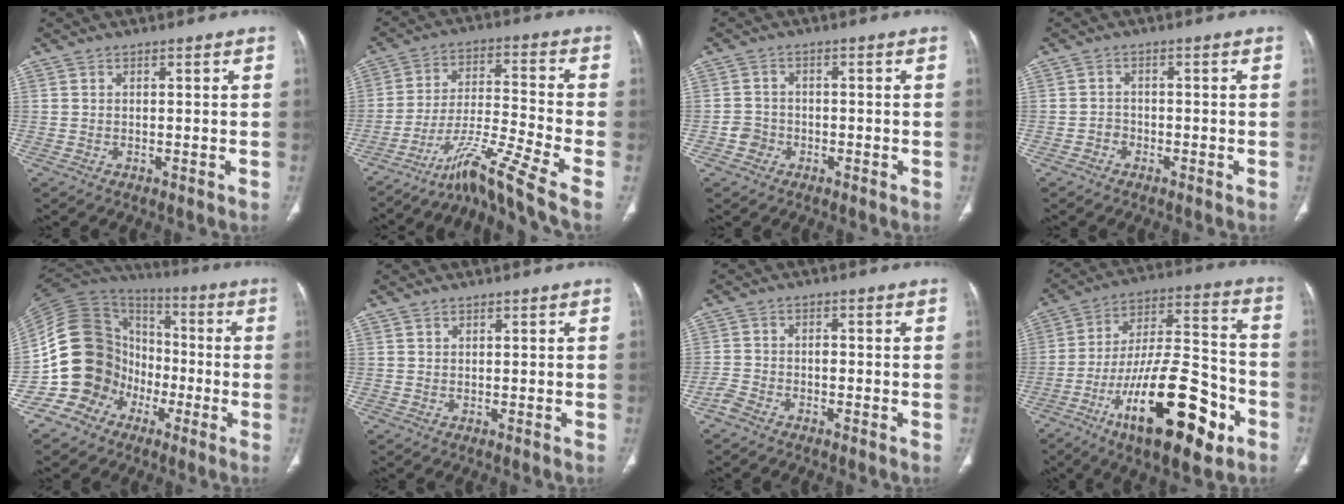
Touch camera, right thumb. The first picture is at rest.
{"total": 11.8, "force": [-8.4, -1.1, 8.2], "torque": [-0.174, 0.063, -0.149]}
{"total": 3.0, "force": [-1.3, 2.7, 0.5], "torque": [0.006, 0.016, -0.029]}
{"total": 1.8, "force": [-1.0, 1.5, 0.2], "torque": [0.002, 0.010, -0.023]}
{"total": 17.9, "force": [-5.9, 15.4, 7.1], "torque": [-0.107, 0.075, -0.107]}
{"total": 0.7, "force": [0.6, 0.4, 0.2], "torque": [-0.003, -0.003, 0.010]}
{"total": 3.0, "force": [-1.9, 1.7, 1.6], "torque": [-0.030, 0.017, -0.037]}
{"total": 25.4, "force": [-11.1, 9.4, 20.8], "torque": [-0.328, 0.058, -0.174]}